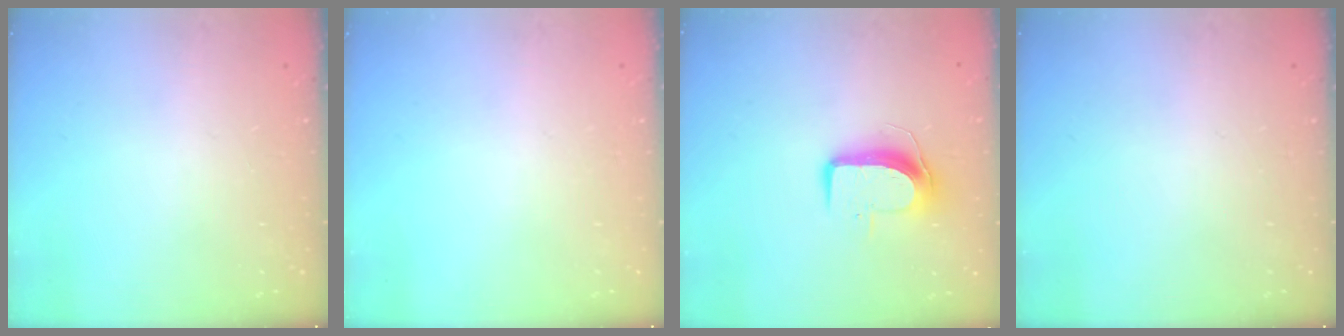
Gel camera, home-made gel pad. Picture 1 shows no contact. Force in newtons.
{"total": 0.0}
{"total": 9.0, "press": 9.0, "slide": 0.6}
{"total": 0.0}